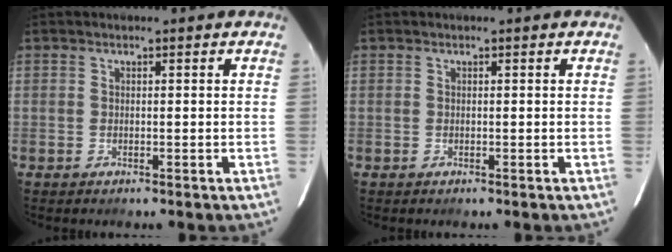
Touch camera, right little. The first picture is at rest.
{"total": 0.0}